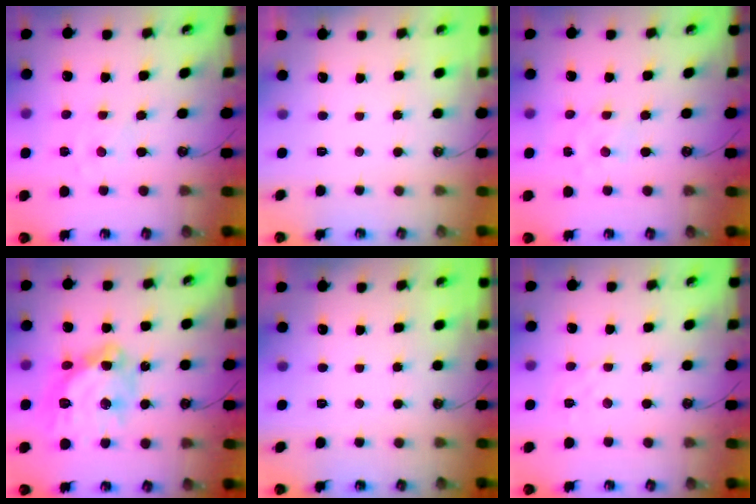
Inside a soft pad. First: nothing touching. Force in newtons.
{"total": 0.0}
{"total": 1.8, "press": 1.7, "slide": 0.3}
{"total": 17.2, "press": 17.1, "slide": 1.7}
{"total": 0.0}
{"total": 1.8, "press": 1.7, "slide": 0.6}